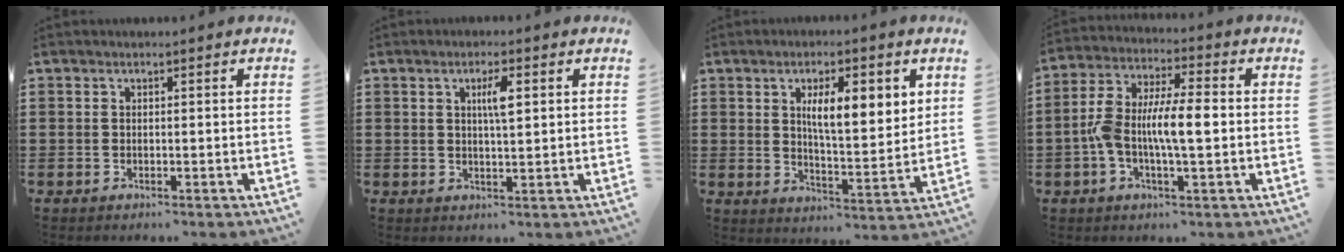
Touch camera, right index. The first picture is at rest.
{"total": 3.3, "force": [1.0, 0.8, 3.1], "torque": [-0.055, 0.005, 0.010]}
{"total": 7.5, "force": [2.8, 2.6, 6.5], "torque": [-0.108, -0.001, 0.041]}
{"total": 8.7, "force": [-1.2, 2.8, 8.2], "torque": [-0.170, -0.001, -0.027]}